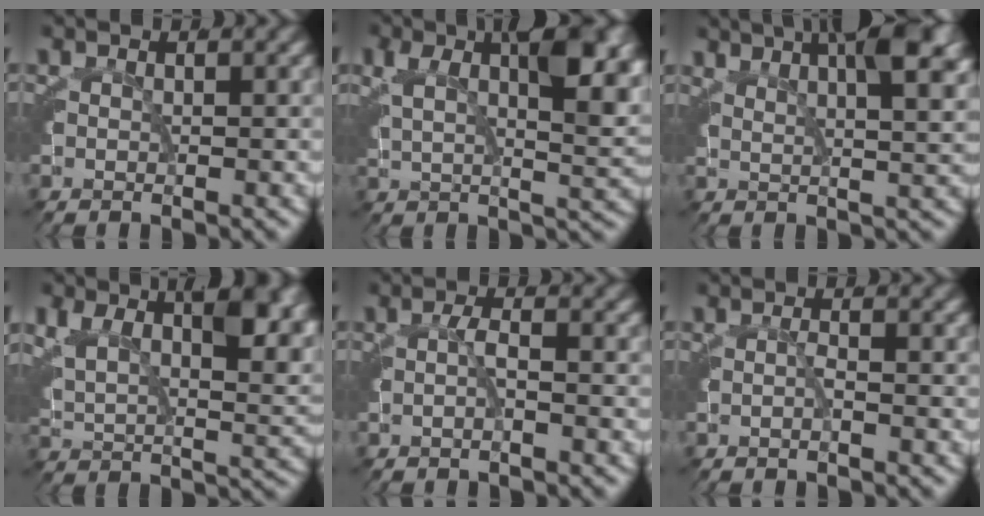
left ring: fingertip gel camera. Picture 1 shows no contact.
{"total": 7.4, "force": [2.7, 2.0, 6.6], "torque": [-0.088, 0.000, 0.046]}
{"total": 7.8, "force": [4.8, 1.9, 5.9], "torque": [-0.065, 0.019, 0.070]}
{"total": 8.0, "force": [3.3, 3.3, 6.5], "torque": [-0.099, 0.001, 0.053]}
{"total": 1.1, "force": [-0.7, -0.4, 0.8], "torque": [-0.009, 0.005, -0.014]}
{"total": 0.8, "force": [-0.8, -0.3, 0.2], "torque": [-0.005, 0.002, -0.015]}